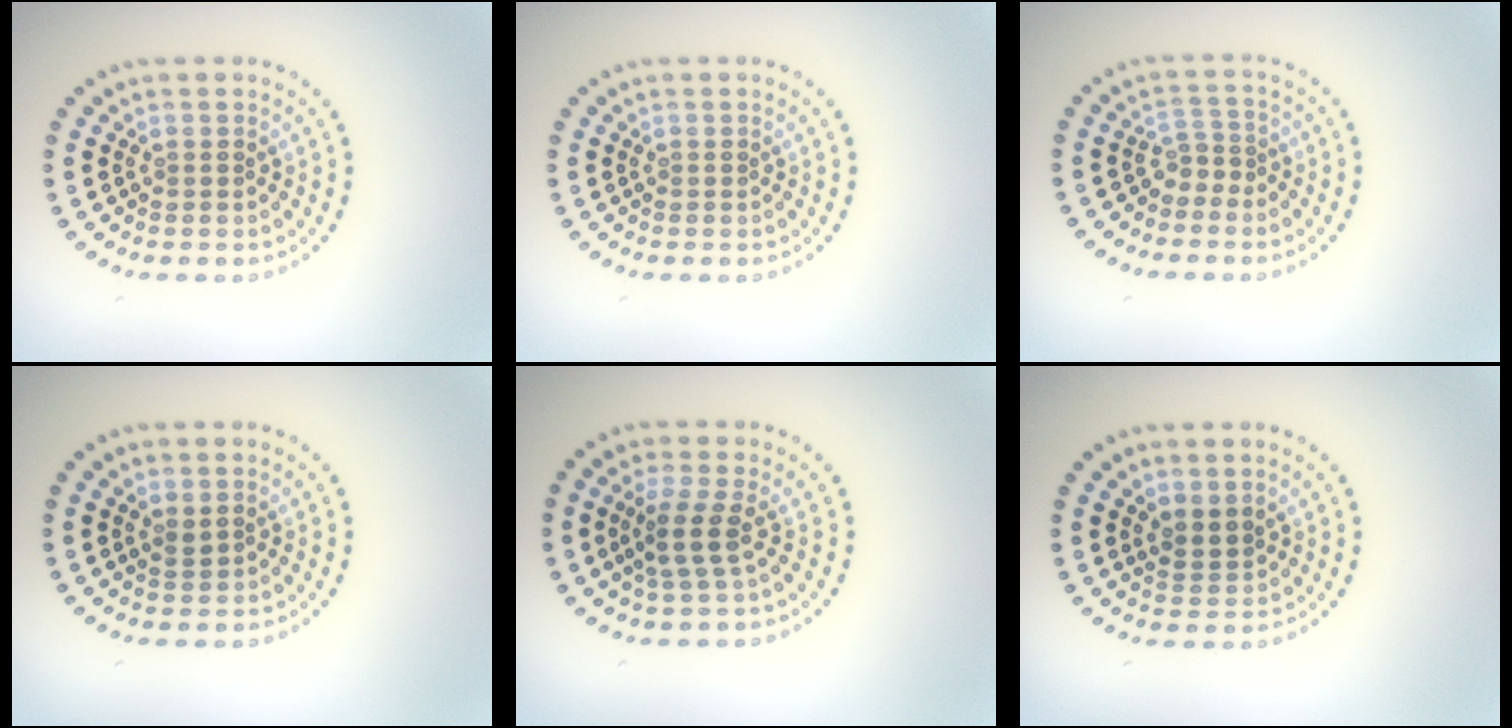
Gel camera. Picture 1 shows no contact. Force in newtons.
{"total": 0.0}
{"total": 1.6, "press": 1.0, "slide": 1.2}
{"total": 0.8, "press": 0.7, "slide": 0.4}
{"total": 2.7, "press": 2.1, "slide": 1.6}
{"total": 1.9, "press": 1.5, "slide": 1.1}